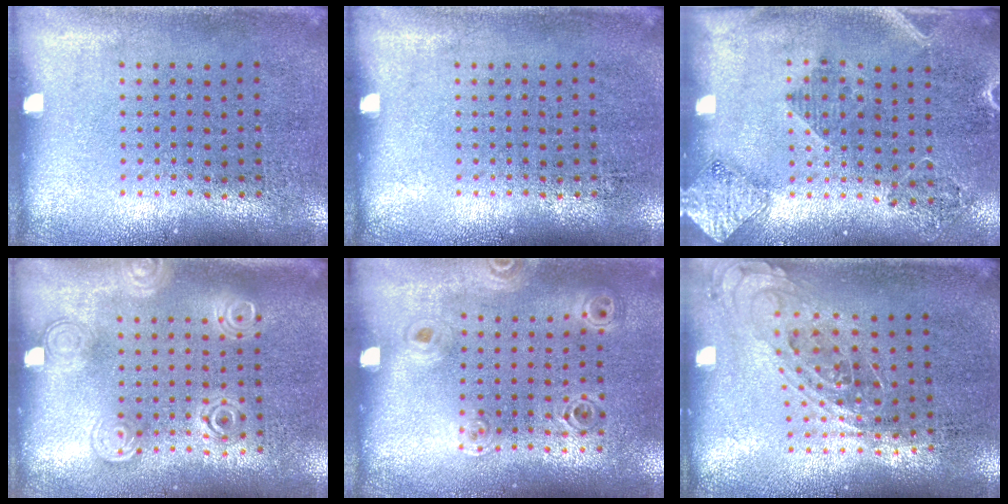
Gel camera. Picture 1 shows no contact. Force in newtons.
{"total": 0.0}
{"total": 1.8, "press": 1.7, "slide": 0.8}
{"total": 1.4, "press": 1.3, "slide": 0.4}
{"total": 0.9, "press": 0.9, "slide": 0.1}
{"total": 0.8, "press": 0.7, "slide": 0.3}